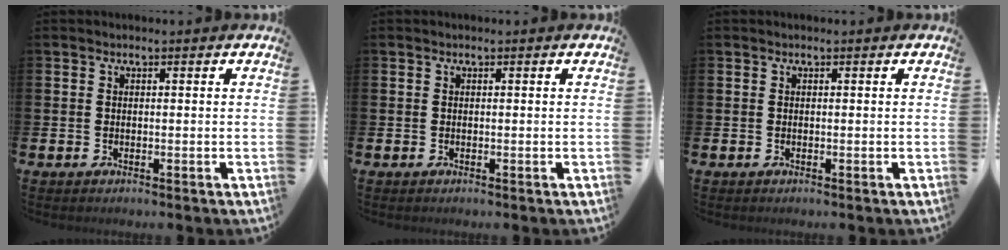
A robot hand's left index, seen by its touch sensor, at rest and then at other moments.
{"total": 0.0}
{"total": 0.0}